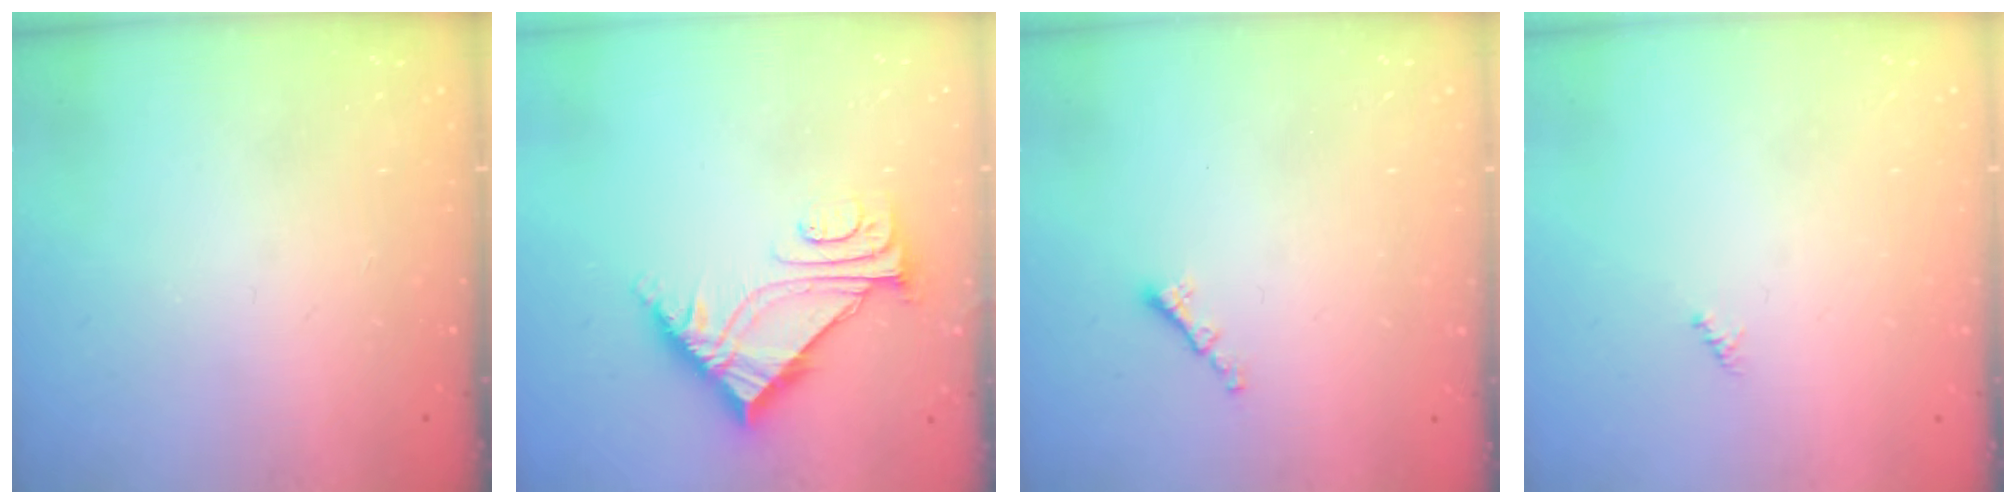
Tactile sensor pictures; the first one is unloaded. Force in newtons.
{"total": 8.0, "press": 8.0, "slide": 0.8}
{"total": 1.3, "press": 1.2, "slide": 0.5}
{"total": 0.0}